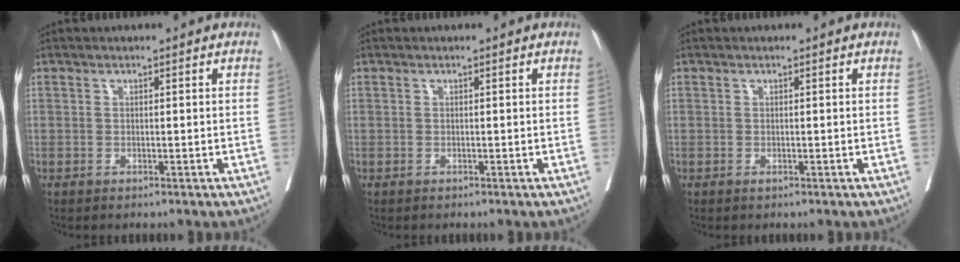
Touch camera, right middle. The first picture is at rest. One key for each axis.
{"total": 0.0}
{"total": 0.0}